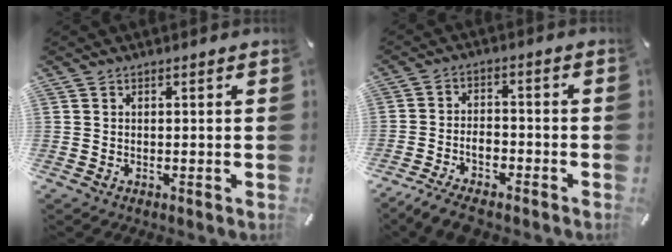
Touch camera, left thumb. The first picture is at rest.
{"total": 6.6, "force": [-4.7, 3.2, 3.3], "torque": [-0.067, 0.020, -0.090]}